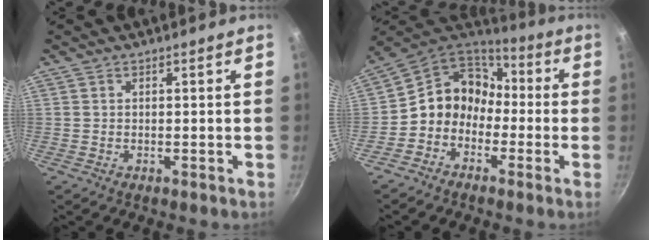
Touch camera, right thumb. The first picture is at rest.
{"total": 11.3, "force": [-2.3, 9.6, 5.5], "torque": [-0.055, 0.054, -0.065]}